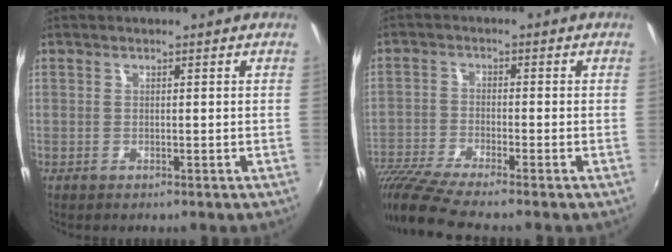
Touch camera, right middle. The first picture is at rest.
{"total": 10.4, "force": [-8.9, 0.2, 5.4], "torque": [-0.128, -0.035, -0.168]}